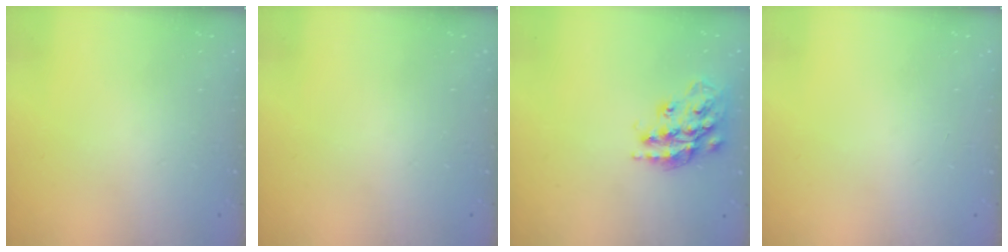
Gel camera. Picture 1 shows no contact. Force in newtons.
{"total": 0.0}
{"total": 19.7, "press": 19.6, "slide": 1.4}
{"total": 0.0}